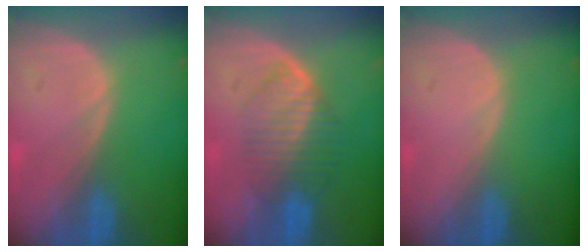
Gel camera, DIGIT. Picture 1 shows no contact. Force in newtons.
{"total": 6.5, "press": 6.2, "slide": 1.8}
{"total": 0.0}